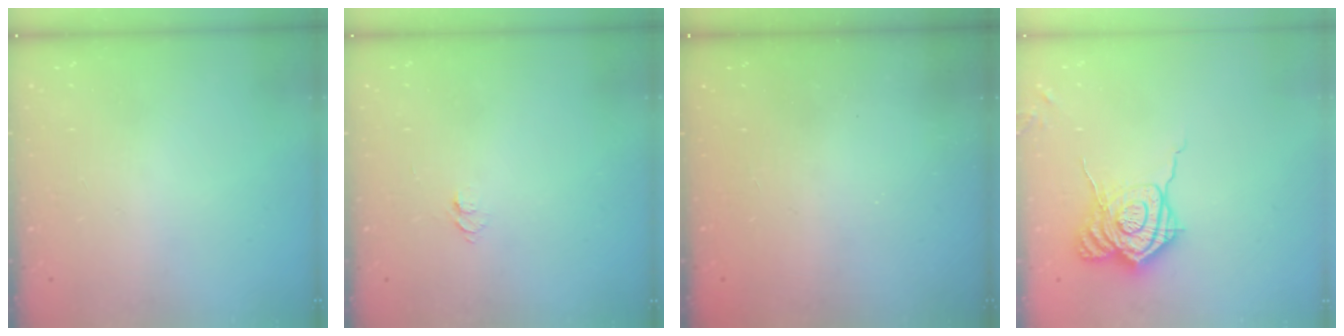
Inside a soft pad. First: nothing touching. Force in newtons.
{"total": 4.7, "press": 4.6, "slide": 0.5}
{"total": 2.5, "press": 2.4, "slide": 0.8}
{"total": 16.2, "press": 16.2, "slide": 0.5}